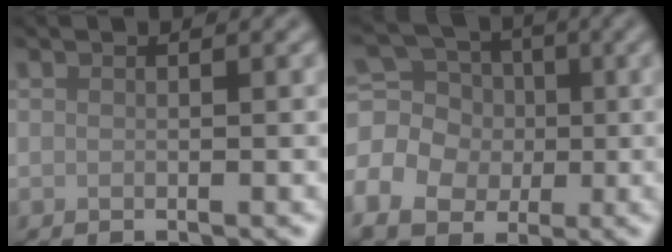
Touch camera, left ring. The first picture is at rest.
{"total": 7.2, "force": [-1.3, 6.1, 3.7], "torque": [-0.074, -0.004, -0.030]}